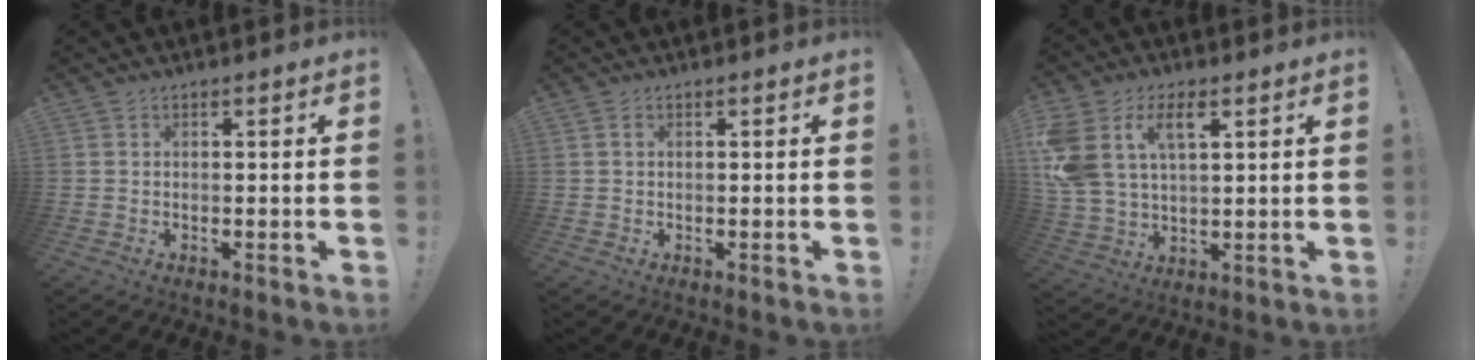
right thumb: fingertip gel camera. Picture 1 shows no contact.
{"total": 0.8, "force": [0.3, 0.5, 0.6], "torque": [-0.012, 0.002, 0.005]}
{"total": 11.7, "force": [5.5, 6.9, 7.7], "torque": [-0.165, -0.013, 0.102]}